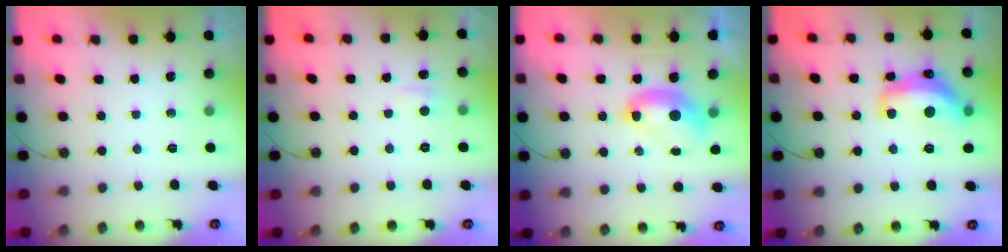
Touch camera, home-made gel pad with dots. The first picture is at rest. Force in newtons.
{"total": 3.0, "press": 3.0, "slide": 0.3}
{"total": 2.7, "press": 2.7, "slide": 0.1}
{"total": 9.2, "press": 9.2, "slide": 0.8}